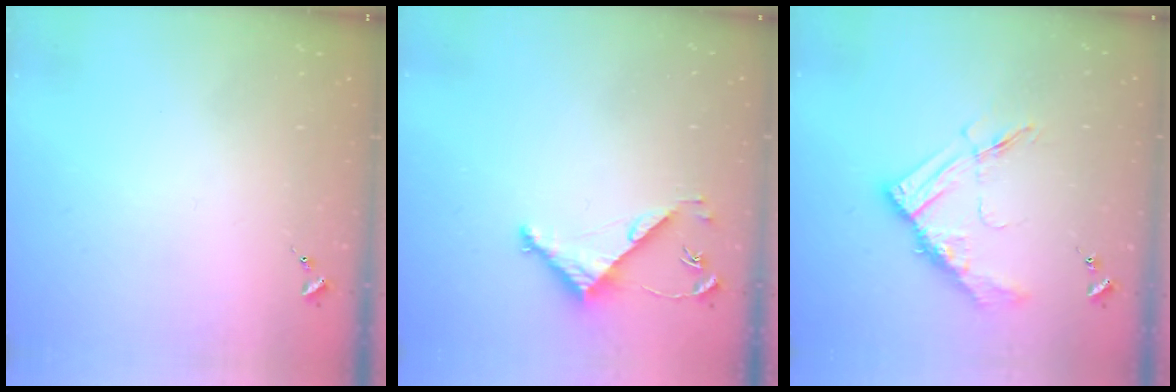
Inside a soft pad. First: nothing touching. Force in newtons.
{"total": 4.8, "press": 4.8, "slide": 0.3}
{"total": 12.4, "press": 12.4, "slide": 0.9}